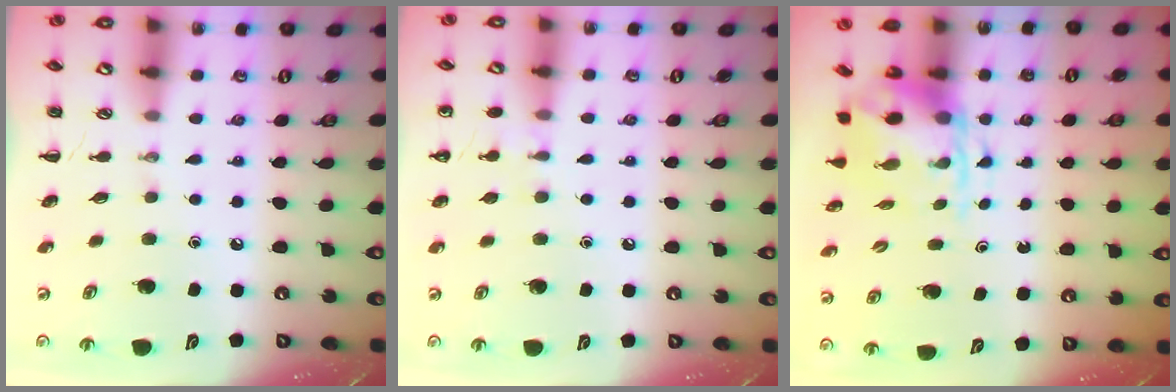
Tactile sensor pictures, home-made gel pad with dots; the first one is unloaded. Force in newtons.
{"total": 6.4, "press": 6.1, "slide": 1.9}
{"total": 5.8, "press": 5.7, "slide": 1.1}